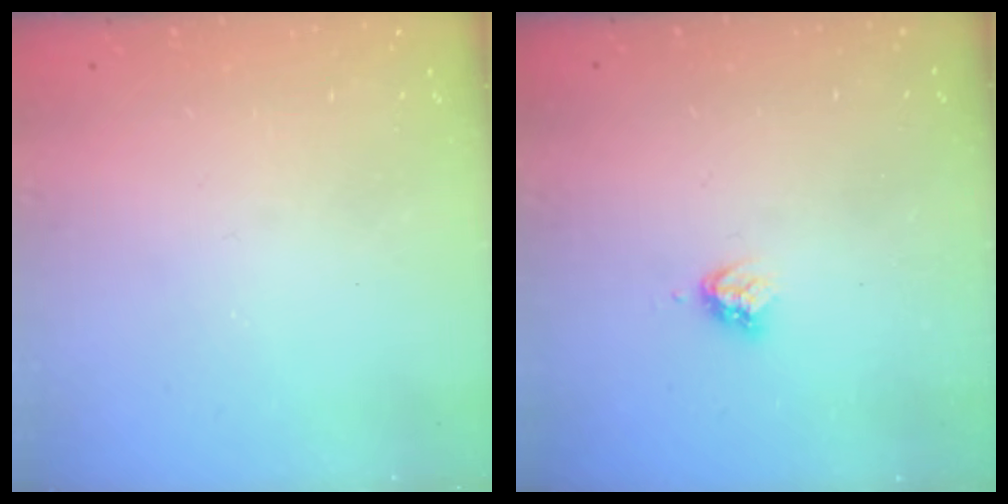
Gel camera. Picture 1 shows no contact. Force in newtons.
{"total": 3.3, "press": 3.3, "slide": 0.4}